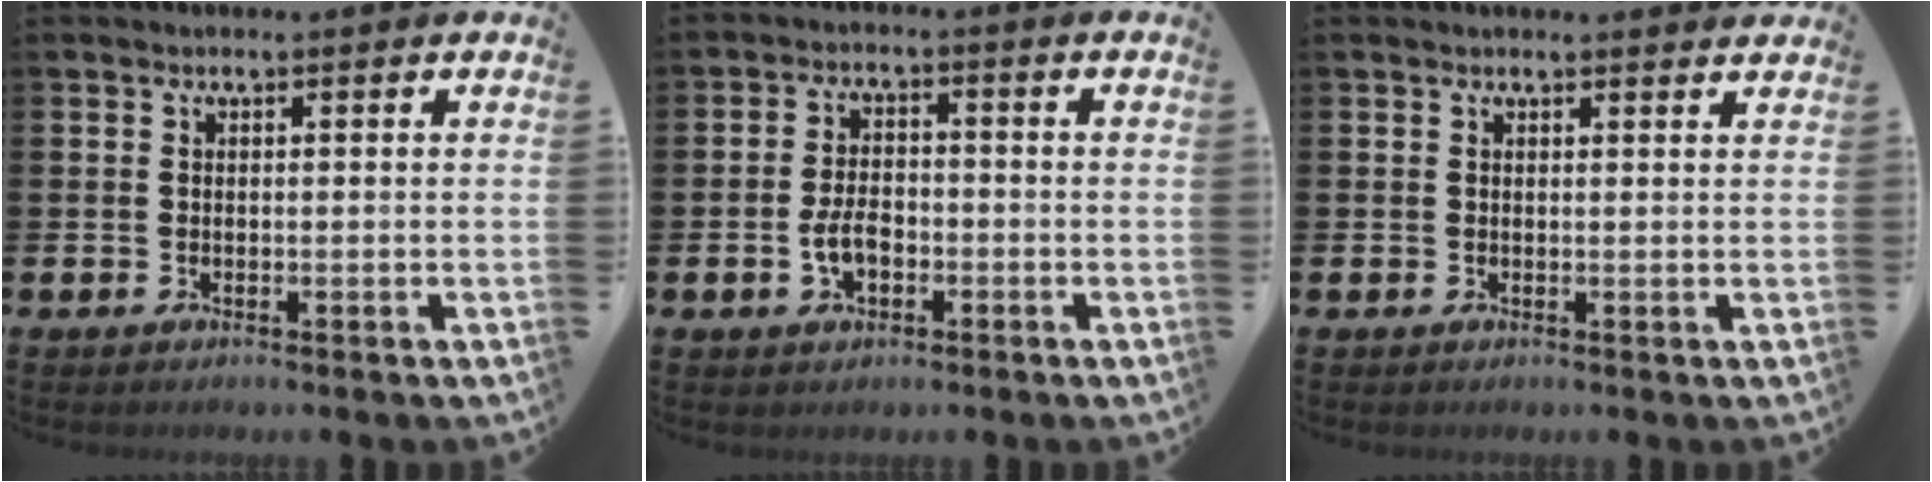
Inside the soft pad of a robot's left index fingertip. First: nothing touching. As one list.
[{"total": 4.0, "force": [-1.2, 2.4, 3.0], "torque": [-0.039, 0.000, -0.025]}, {"total": 0.9, "force": [0.9, 0.0, 0.1], "torque": [0.006, -0.003, 0.014]}]